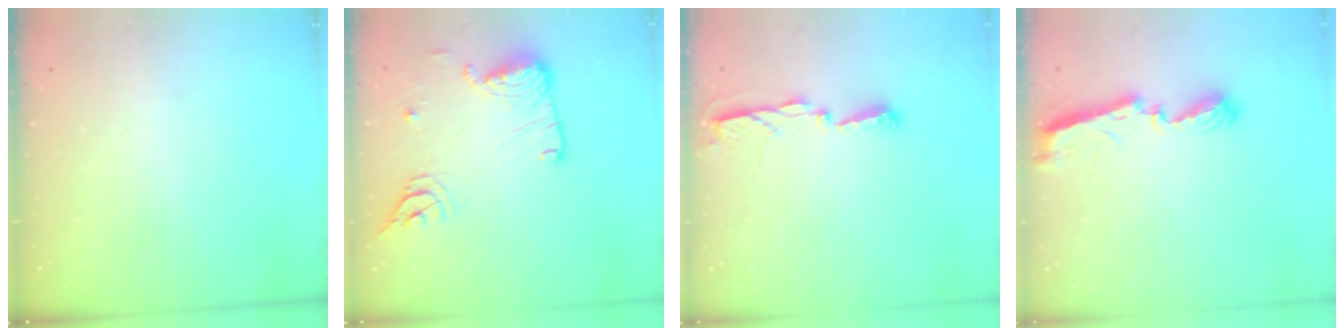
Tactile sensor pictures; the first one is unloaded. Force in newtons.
{"total": 15.8, "press": 15.0, "slide": 4.9}
{"total": 5.5, "press": 5.5, "slide": 0.6}
{"total": 7.2, "press": 7.2, "slide": 0.1}